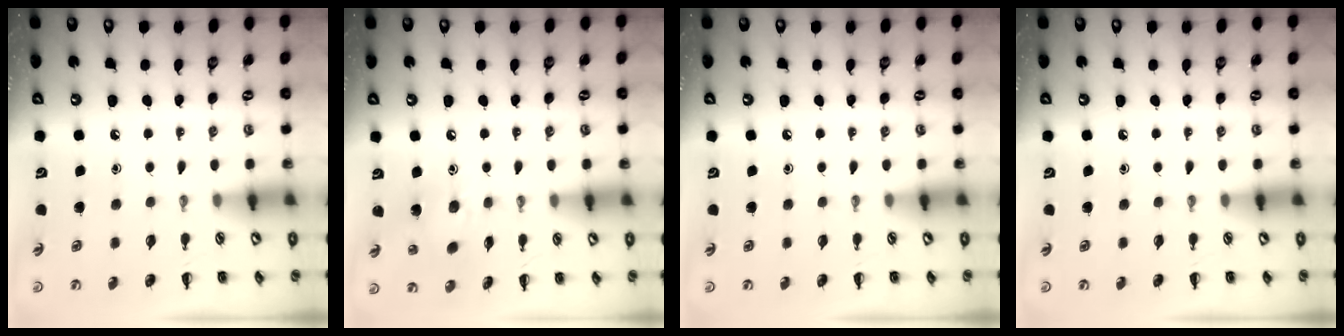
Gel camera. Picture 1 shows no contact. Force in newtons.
{"total": 7.2, "press": 7.2, "slide": 0.8}
{"total": 0.0}
{"total": 0.0}